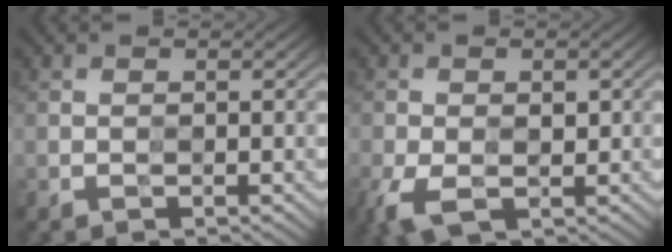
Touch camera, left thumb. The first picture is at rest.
{"total": 5.5, "force": [-1.7, 3.2, 4.1], "torque": [-0.093, -0.011, -0.032]}